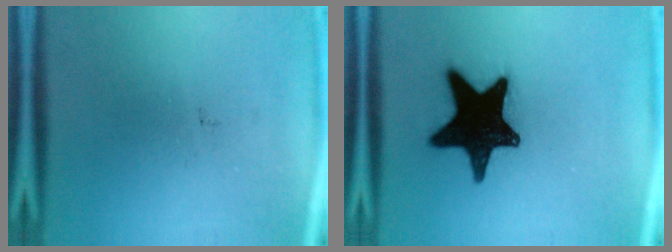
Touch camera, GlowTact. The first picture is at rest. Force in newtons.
{"total": 19.6}